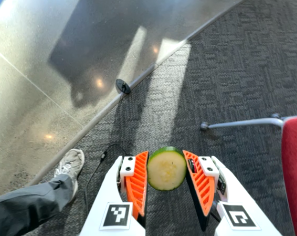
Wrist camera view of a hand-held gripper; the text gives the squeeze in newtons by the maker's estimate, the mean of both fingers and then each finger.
{"total": 10.5, "left": 10.8, "right": 10.2}